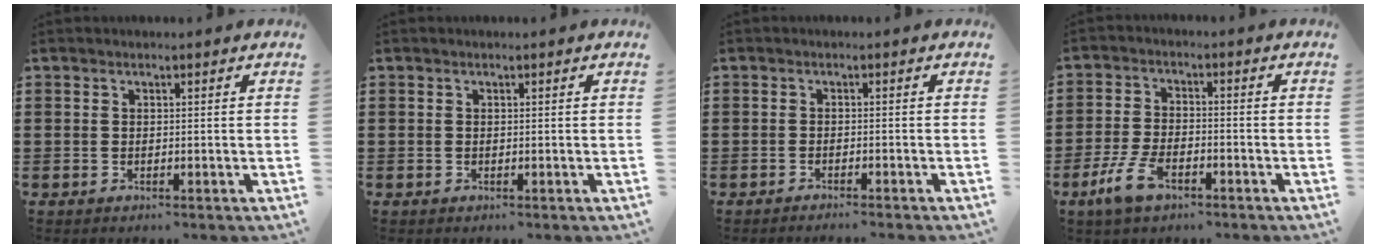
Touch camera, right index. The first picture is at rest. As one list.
[{"total": 0.0}, {"total": 1.1, "force": [-1.0, -0.3, 0.2], "torque": [-0.005, -0.001, -0.019]}, {"total": 5.9, "force": [-3.3, 2.5, 4.2], "torque": [-0.103, -0.004, -0.067]}]